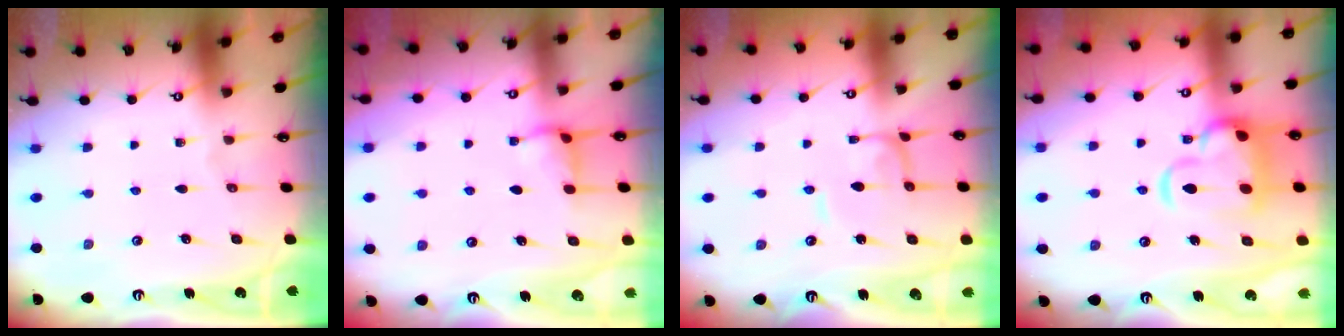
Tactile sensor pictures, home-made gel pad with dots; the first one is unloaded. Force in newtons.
{"total": 2.5, "press": 2.5, "slide": 0.5}
{"total": 1.5, "press": 1.5, "slide": 0.2}
{"total": 9.3, "press": 9.1, "slide": 2.0}